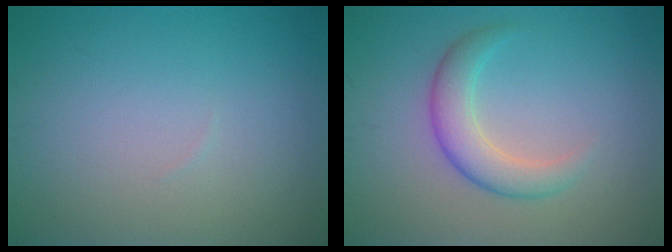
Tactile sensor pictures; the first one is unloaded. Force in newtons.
{"total": 3.3, "press": 3.3, "slide": 0.2}